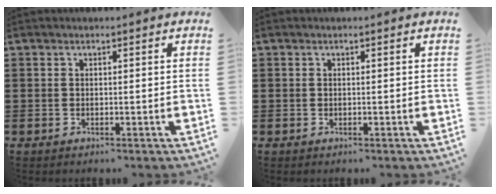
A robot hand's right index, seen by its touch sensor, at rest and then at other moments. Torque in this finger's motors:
{"motor_torque": [-0.28, 0.27, -0.01, -0.01]}